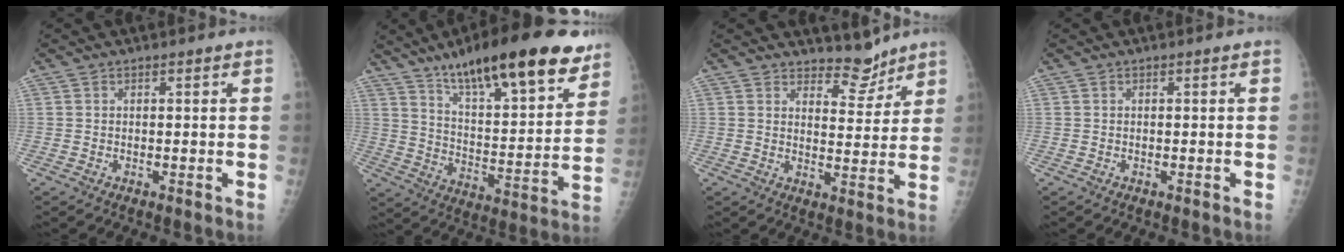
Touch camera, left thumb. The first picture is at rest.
{"total": 25.1, "force": [17.4, 6.7, 16.8], "torque": [-0.223, -0.063, 0.274]}
{"total": 5.7, "force": [5.2, 2.2, 0.7], "torque": [0.015, -0.047, 0.082]}
{"total": 0.0}